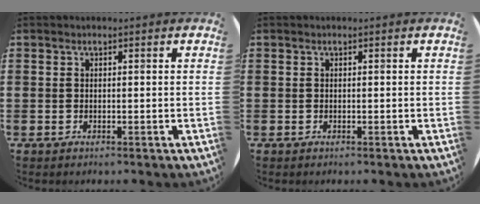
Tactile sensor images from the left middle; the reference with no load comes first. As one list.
[{"total": 0.0}]